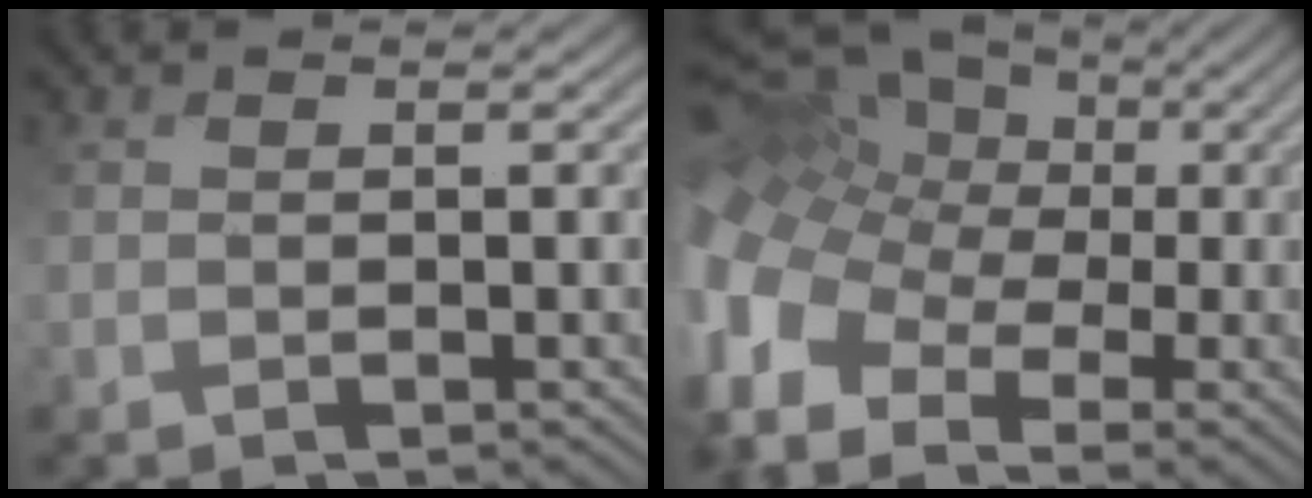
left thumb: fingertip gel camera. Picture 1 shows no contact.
{"total": 14.1, "force": [-1.9, 10.5, 9.2], "torque": [-0.263, -0.010, -0.003]}